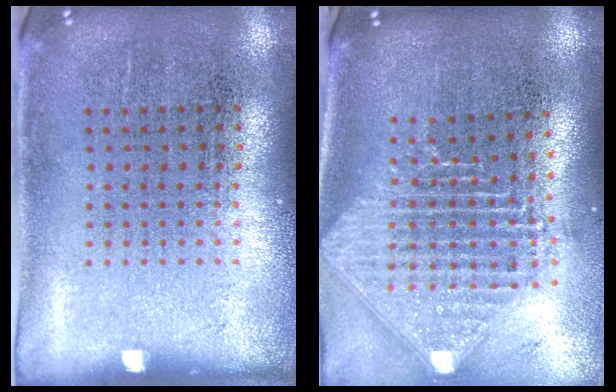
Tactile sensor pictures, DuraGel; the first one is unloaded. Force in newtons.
{"total": 2.4, "press": 1.8, "slide": 1.5}